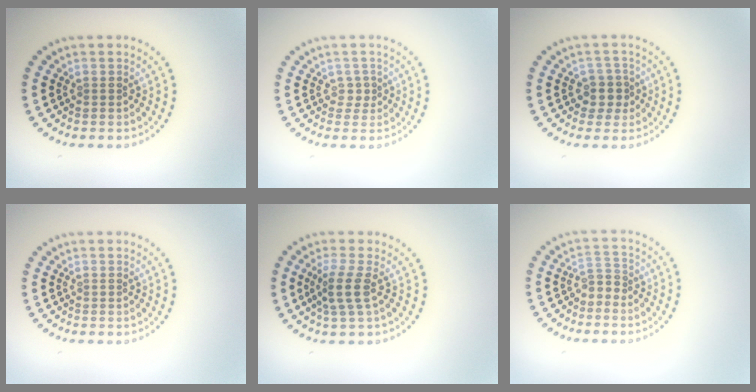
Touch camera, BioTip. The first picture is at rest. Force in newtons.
{"total": 0.9, "press": 0.8, "slide": 0.6}
{"total": 2.2, "press": 1.9, "slide": 1.2}
{"total": 0.0}
{"total": 2.5, "press": 1.9, "slide": 1.6}
{"total": 1.6, "press": 1.0, "slide": 1.2}